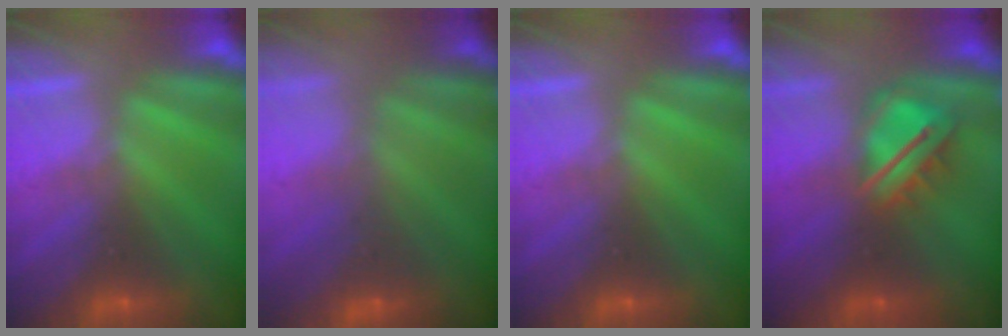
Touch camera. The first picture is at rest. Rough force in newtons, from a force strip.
{"total": 2.5}
{"total": 0.0}
{"total": 5.4}